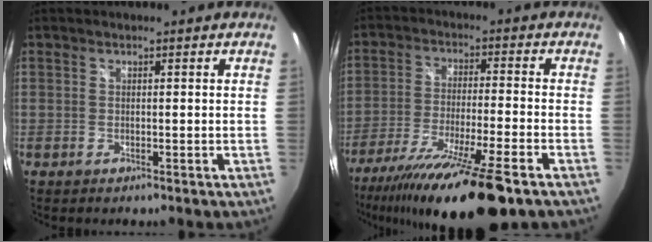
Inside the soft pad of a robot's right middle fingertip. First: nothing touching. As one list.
[{"total": 18.7, "force": [-13.9, 0.1, 12.5], "torque": [-0.236, -0.050, -0.235]}]